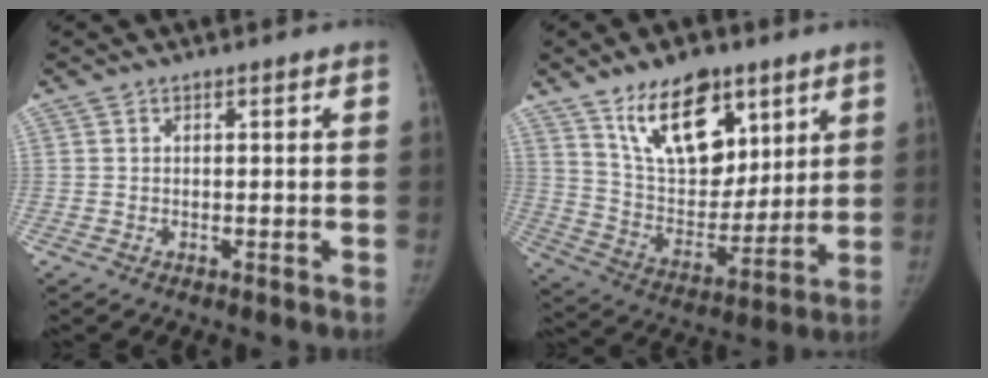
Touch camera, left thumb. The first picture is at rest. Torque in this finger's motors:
{"motor_torque": [0.39, 0.44, 1.52, -1.26, 0.33]}